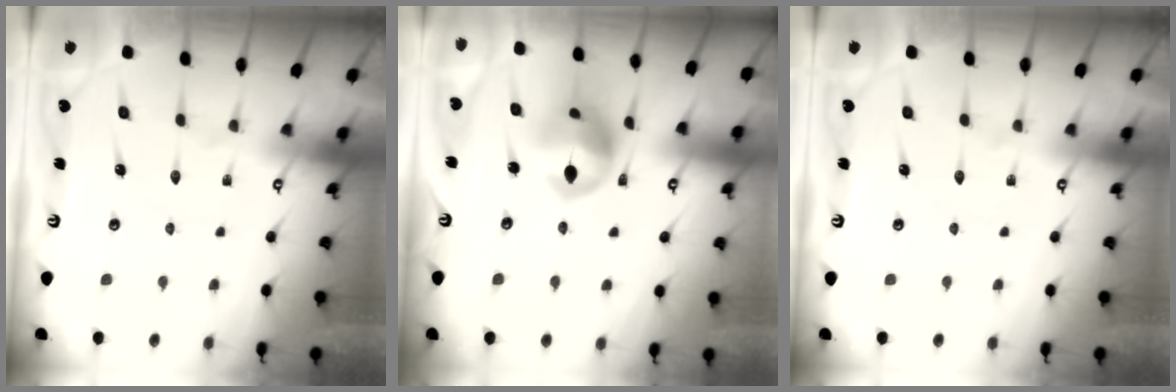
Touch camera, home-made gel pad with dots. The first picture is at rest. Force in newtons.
{"total": 13.2, "press": 13.0, "slide": 1.9}
{"total": 0.0}